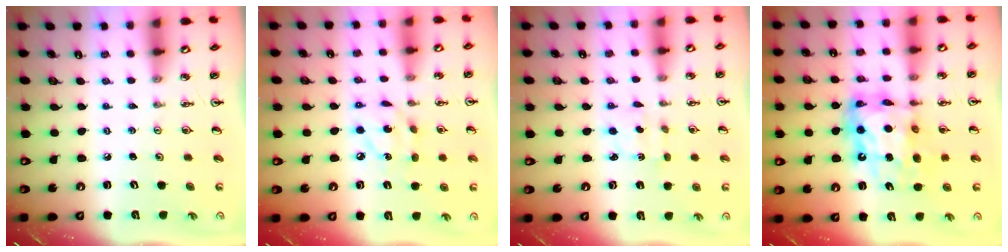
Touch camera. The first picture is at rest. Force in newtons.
{"total": 8.5, "press": 8.4, "slide": 0.4}
{"total": 2.9, "press": 2.8, "slide": 0.6}
{"total": 14.4, "press": 14.3, "slide": 1.5}